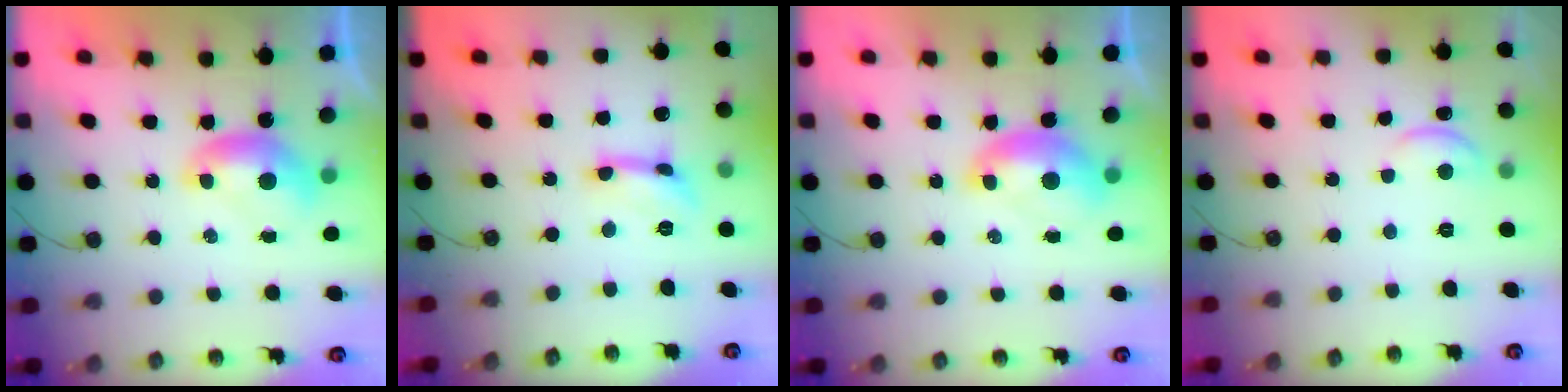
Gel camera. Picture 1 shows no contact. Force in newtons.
{"total": 1.3, "press": 1.3, "slide": 0.2}
{"total": 1.5, "press": 1.4, "slide": 0.6}
{"total": 1.2, "press": 1.2, "slide": 0.3}